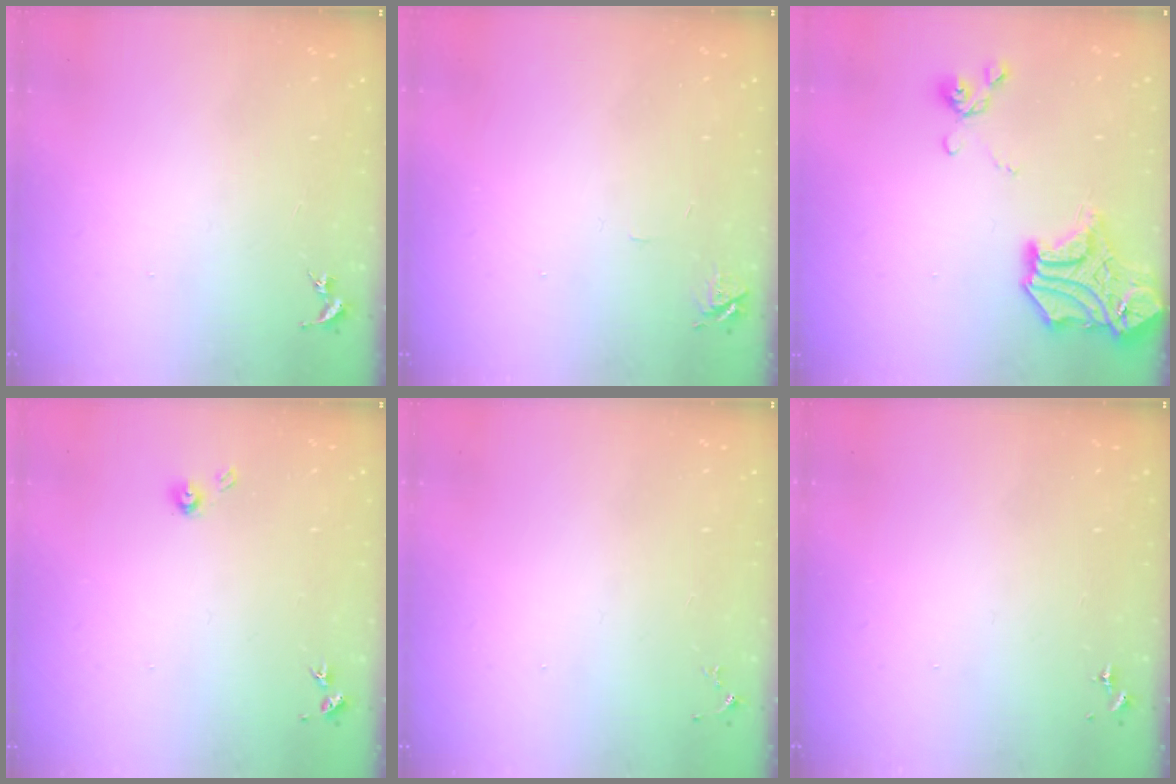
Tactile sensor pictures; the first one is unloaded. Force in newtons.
{"total": 5.8, "press": 5.8, "slide": 0.7}
{"total": 18.0, "press": 17.9, "slide": 1.8}
{"total": 4.0, "press": 4.0, "slide": 0.4}
{"total": 3.3, "press": 3.3, "slide": 0.5}
{"total": 0.0}